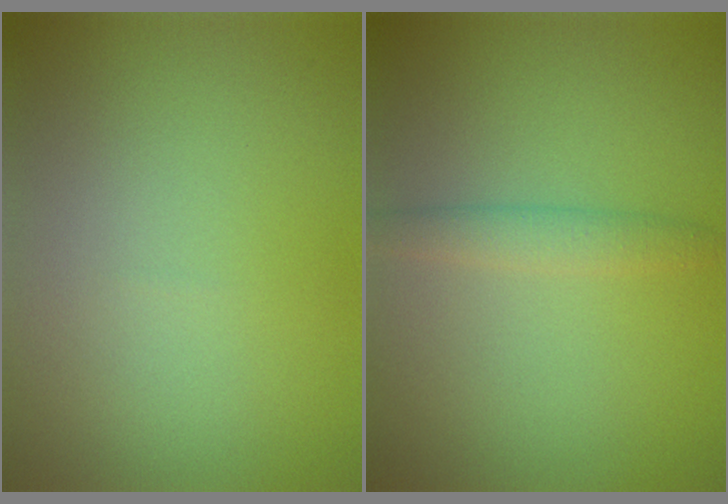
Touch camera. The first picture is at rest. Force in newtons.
{"total": 1.9, "press": 1.9, "slide": 0.2}